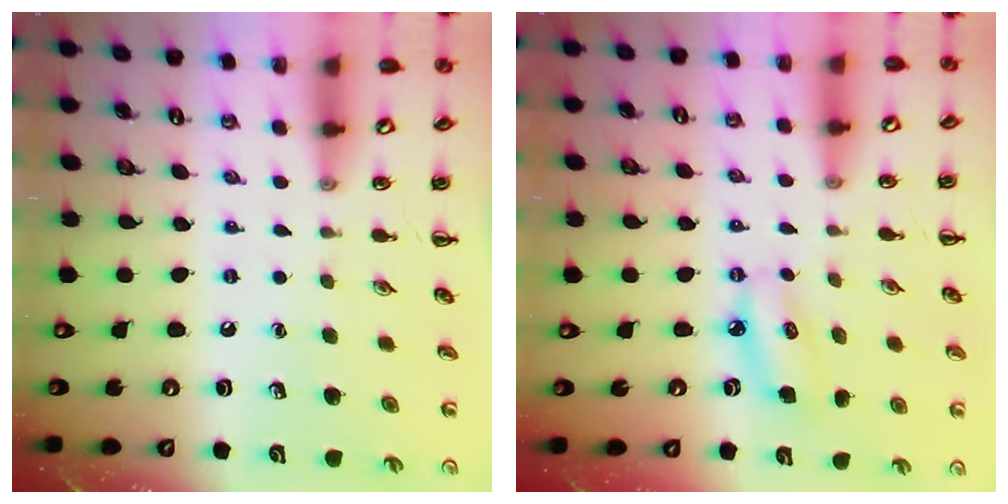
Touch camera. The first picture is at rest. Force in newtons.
{"total": 6.0, "press": 5.9, "slide": 1.4}